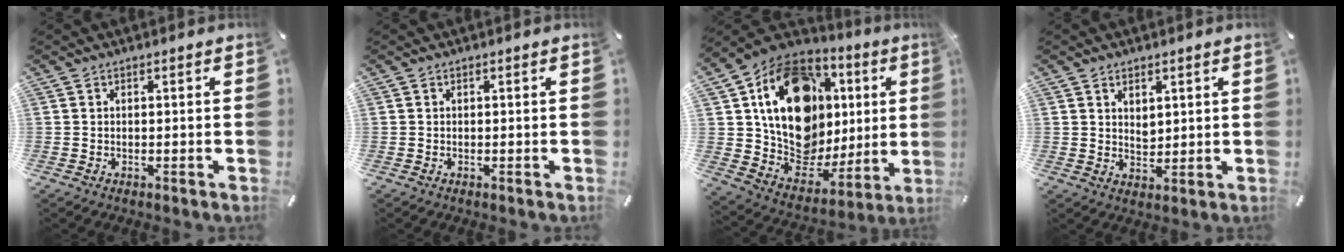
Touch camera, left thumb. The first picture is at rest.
{"total": 0.0}
{"total": 22.9, "force": [6.8, 16.9, 13.8], "torque": [-0.250, -0.038, 0.132]}
{"total": 3.0, "force": [1.8, 2.2, 0.9], "torque": [-0.013, -0.004, 0.032]}